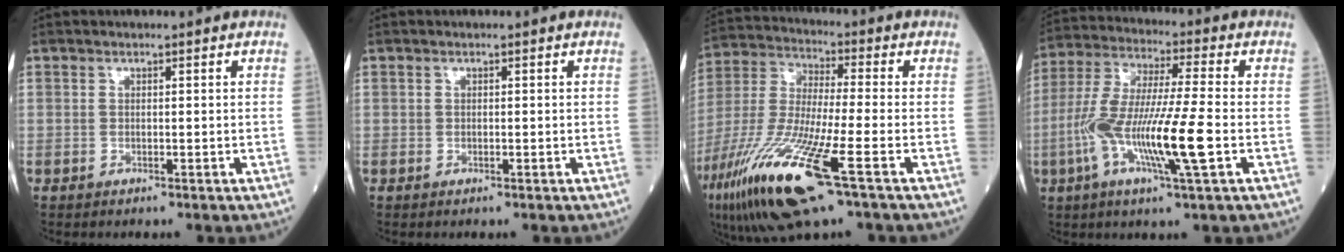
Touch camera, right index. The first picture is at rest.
{"total": 0.0}
{"total": 19.9, "force": [-9.8, 2.2, 17.2], "torque": [-0.389, -0.052, -0.185]}
{"total": 14.4, "force": [-3.8, 0.5, 13.9], "torque": [-0.283, -0.010, -0.078]}